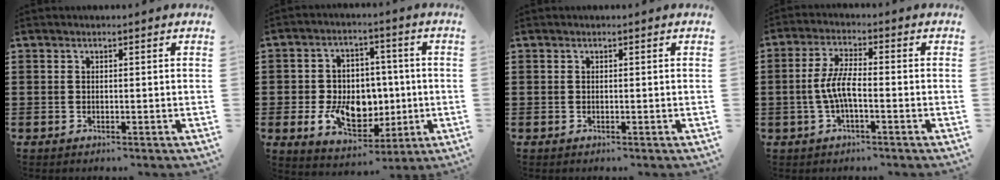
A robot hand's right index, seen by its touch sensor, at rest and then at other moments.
{"total": 10.4, "force": [-1.6, 7.5, 7.0], "torque": [-0.149, 0.015, -0.023]}
{"total": 0.0}
{"total": 5.5, "force": [-1.3, 1.5, 5.1], "torque": [-0.118, -0.005, -0.032]}